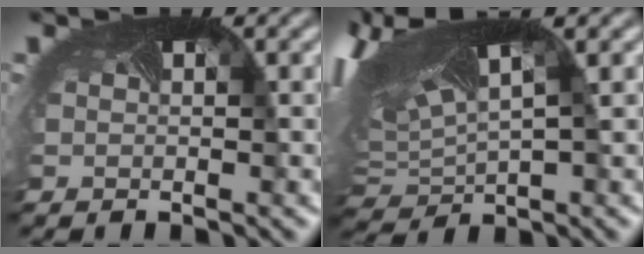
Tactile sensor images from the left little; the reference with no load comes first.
{"total": 12.1, "force": [3.5, 5.7, 10.1], "torque": [-0.214, 0.022, 0.081]}